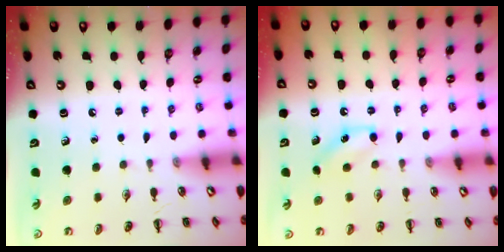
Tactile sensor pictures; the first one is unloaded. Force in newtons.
{"total": 5.9, "press": 5.7, "slide": 1.5}